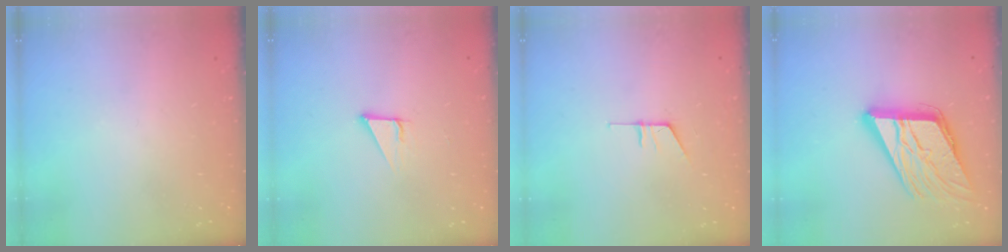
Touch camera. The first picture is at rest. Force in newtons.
{"total": 2.8, "press": 2.8, "slide": 0.2}
{"total": 5.4, "press": 5.4, "slide": 0.5}
{"total": 18.6, "press": 18.4, "slide": 2.2}